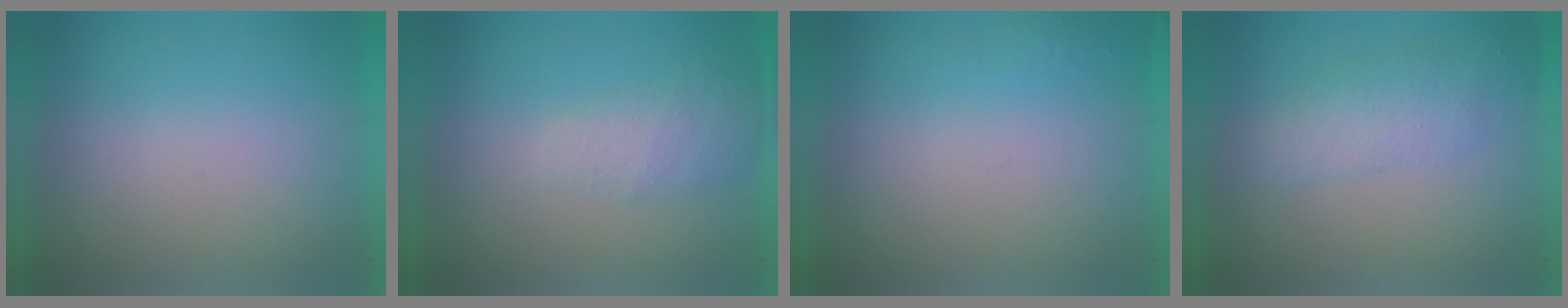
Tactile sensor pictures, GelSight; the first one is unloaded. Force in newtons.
{"total": 2.2}
{"total": 1.0}
{"total": 2.1}